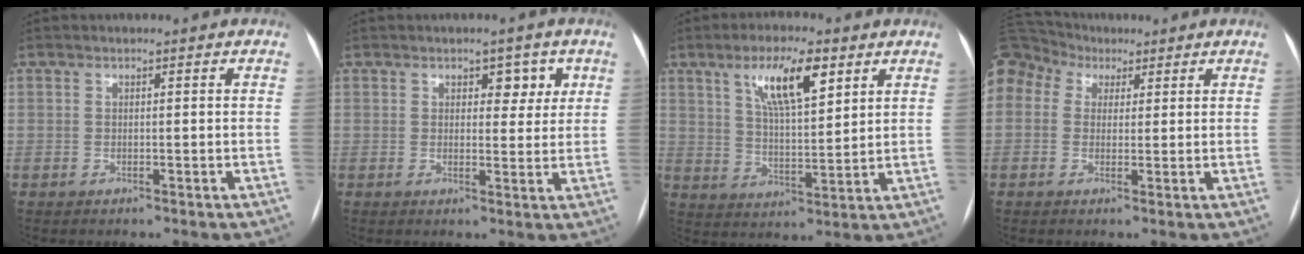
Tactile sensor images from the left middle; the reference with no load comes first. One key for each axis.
{"total": 4.1, "fx": 1.8, "fy": 2.5, "fz": 2.7, "tx": -0.018, "ty": 0.007, "tz": 0.022}
{"total": 10.1, "fx": 5.3, "fy": 2.5, "fz": 8.2, "tx": -0.149, "ty": 0.005, "tz": 0.095}
{"total": 14.7, "fx": 7.1, "fy": 11.5, "fz": 5.8, "tx": -0.195, "ty": 0.090, "tz": 0.140}